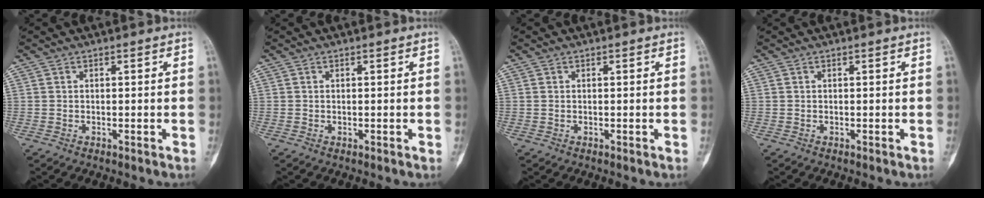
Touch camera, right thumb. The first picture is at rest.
{"total": 0.0}
{"total": 0.0}
{"total": 0.0}